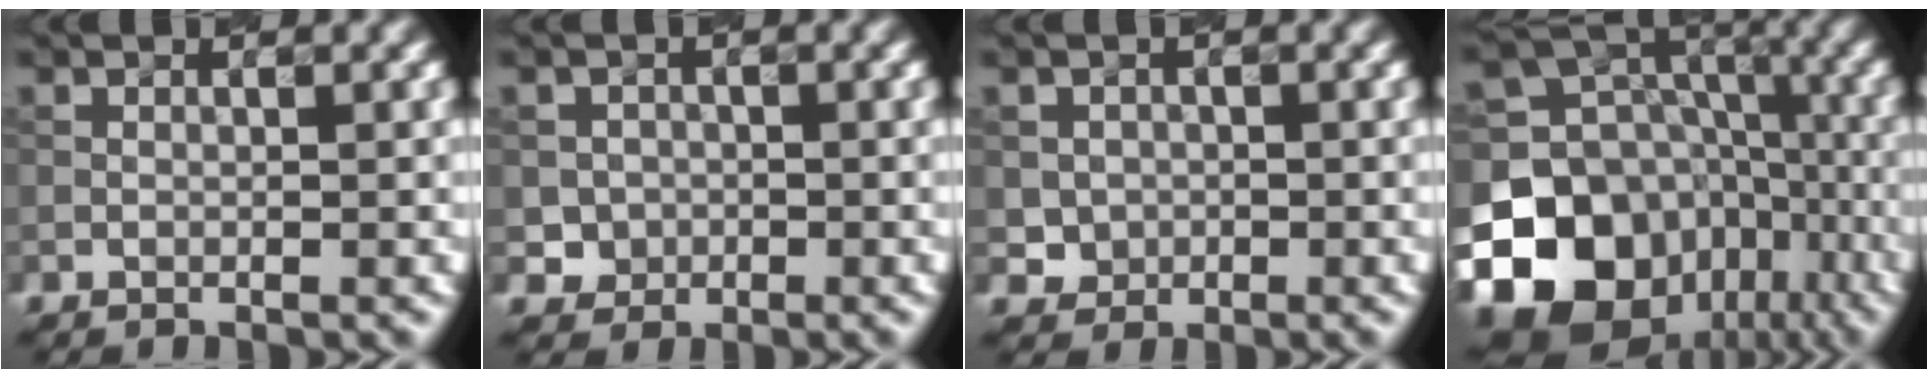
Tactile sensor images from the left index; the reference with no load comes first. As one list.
[{"total": 1.9, "force": [-0.4, 1.8, 0.2], "torque": [0.011, 0.001, -0.007]}, {"total": 1.8, "force": [-0.2, 1.8, 0.4], "torque": [0.001, -0.004, -0.002]}, {"total": 17.9, "force": [-8.0, 13.9, 8.0], "torque": [-0.176, -0.023, -0.130]}]